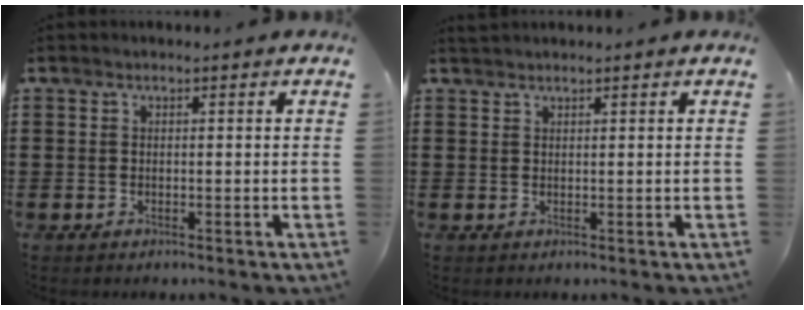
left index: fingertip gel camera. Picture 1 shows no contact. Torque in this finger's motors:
{"motor_torque": [0.04, 0.10, 0.00, 0.02]}